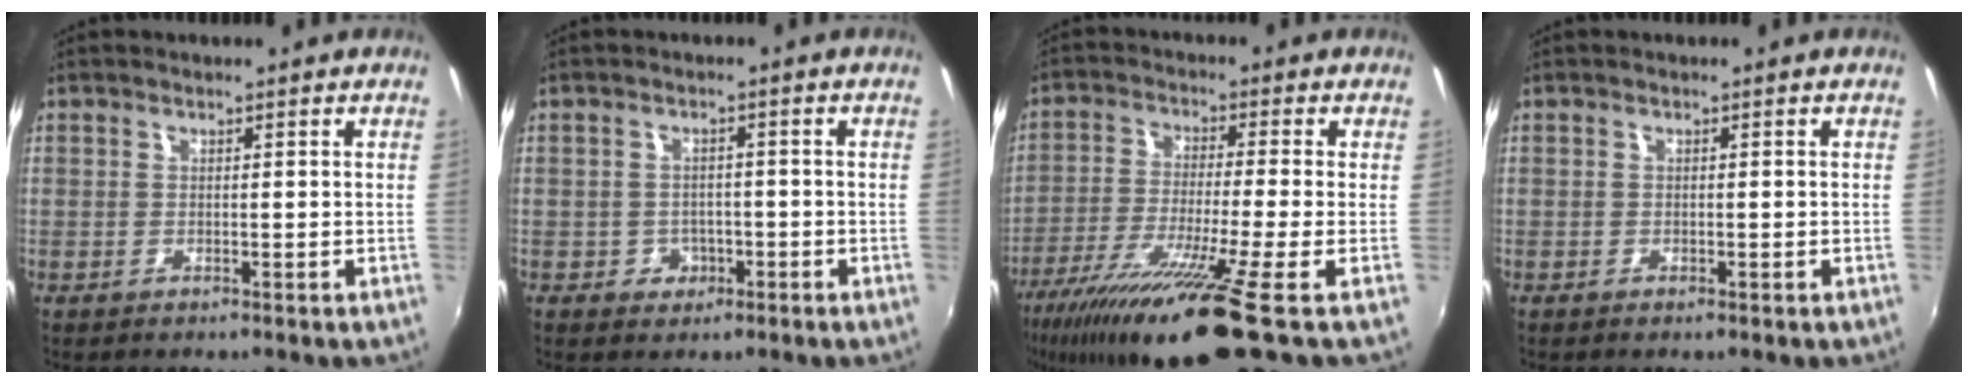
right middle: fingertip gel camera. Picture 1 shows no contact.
{"total": 3.6, "force": [-1.4, 3.2, 0.7], "torque": [-0.018, 0.004, -0.017]}
{"total": 16.3, "force": [-10.9, -0.9, 12.1], "torque": [-0.252, -0.054, -0.191]}
{"total": 0.6, "force": [-0.4, 0.3, 0.3], "torque": [-0.005, -0.004, -0.008]}